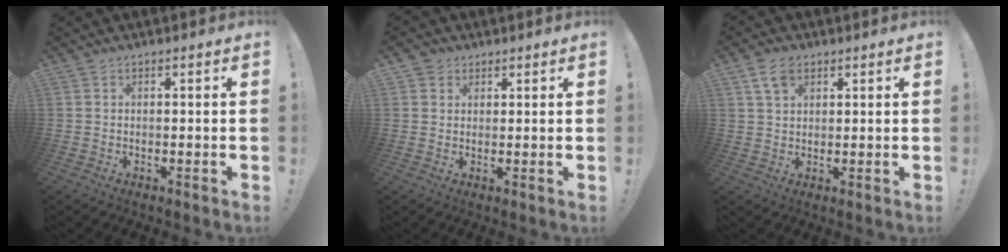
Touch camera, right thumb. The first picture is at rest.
{"total": 3.0, "force": [1.7, 2.5, 0.4], "torque": [-0.005, -0.004, 0.031]}
{"total": 6.1, "force": [3.2, 3.8, 3.6], "torque": [-0.065, -0.002, 0.064]}